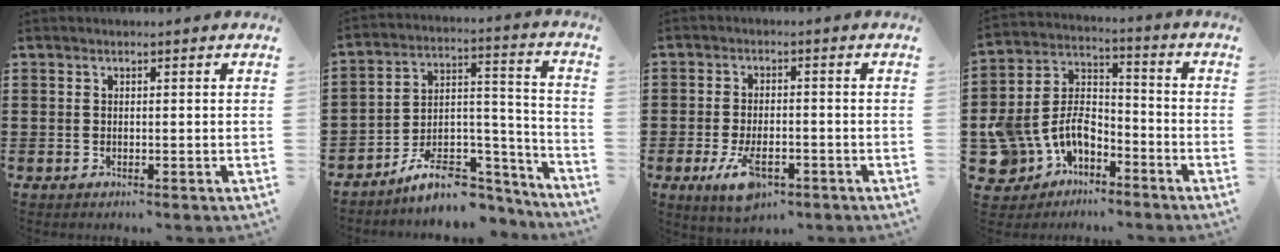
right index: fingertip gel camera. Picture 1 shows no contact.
{"total": 8.7, "force": [-7.1, 3.7, 3.6], "torque": [-0.052, 0.024, -0.126]}
{"total": 6.5, "force": [-2.9, 2.9, 5.0], "torque": [-0.112, -0.008, -0.055]}
{"total": 8.3, "force": [-4.4, 5.9, 3.9], "torque": [-0.129, -0.002, -0.093]}